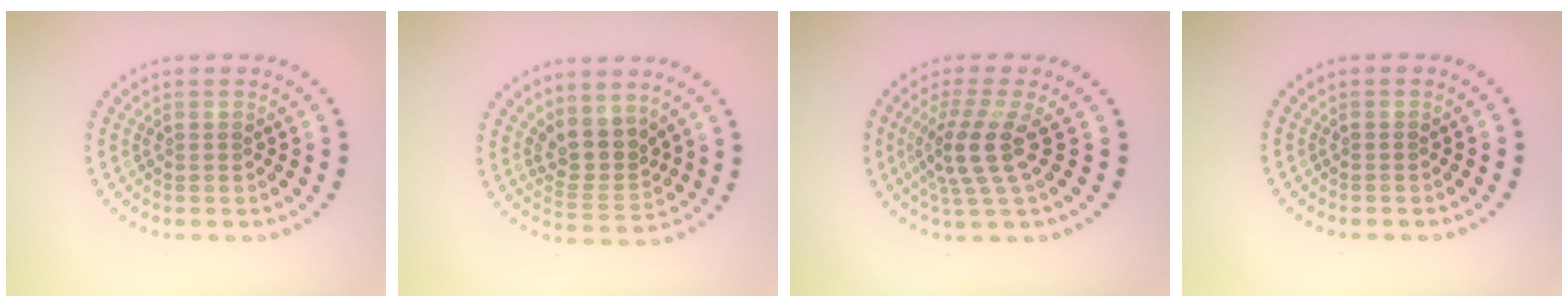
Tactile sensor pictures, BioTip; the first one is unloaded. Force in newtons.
{"total": 3.3, "press": 2.5, "slide": 2.1}
{"total": 3.8, "press": 2.9, "slide": 2.4}
{"total": 0.0}